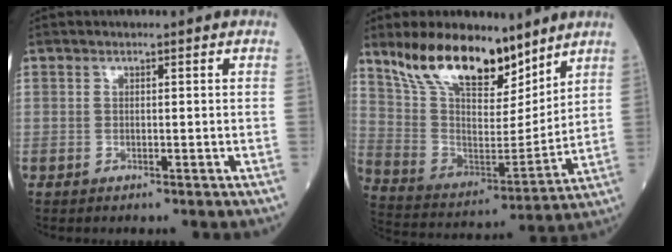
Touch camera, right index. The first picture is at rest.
{"total": 18.0, "force": [13.2, 6.3, 10.5], "torque": [-0.196, -0.002, 0.246]}